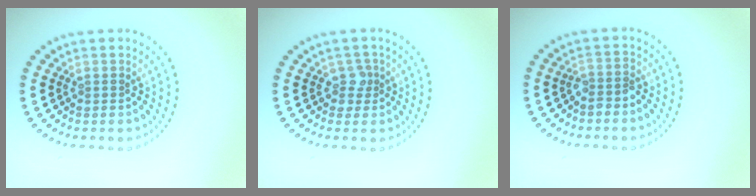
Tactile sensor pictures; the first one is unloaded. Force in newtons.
{"total": 1.5, "press": 1.2, "slide": 1.0}
{"total": 1.5, "press": 1.3, "slide": 0.8}